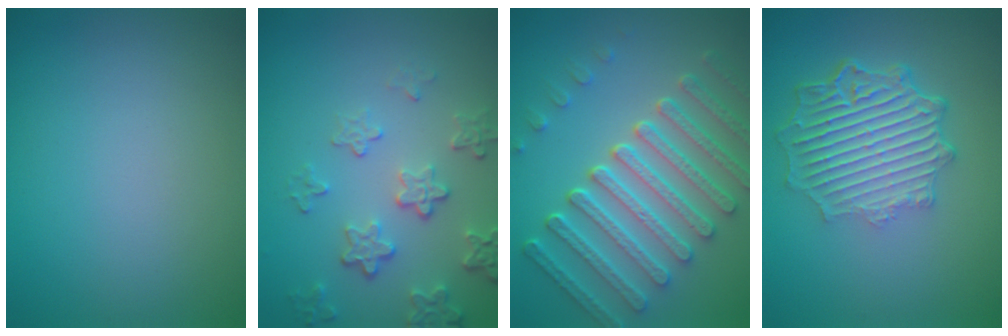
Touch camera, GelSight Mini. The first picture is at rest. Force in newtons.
{"total": 4.0, "press": 3.1, "slide": 2.6}
{"total": 8.2, "press": 6.2, "slide": 5.4}
{"total": 6.5, "press": 4.8, "slide": 4.4}